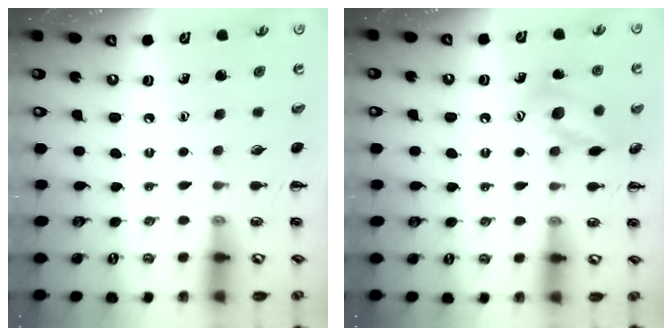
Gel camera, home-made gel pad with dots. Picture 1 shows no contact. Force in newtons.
{"total": 12.9, "press": 12.9, "slide": 0.7}